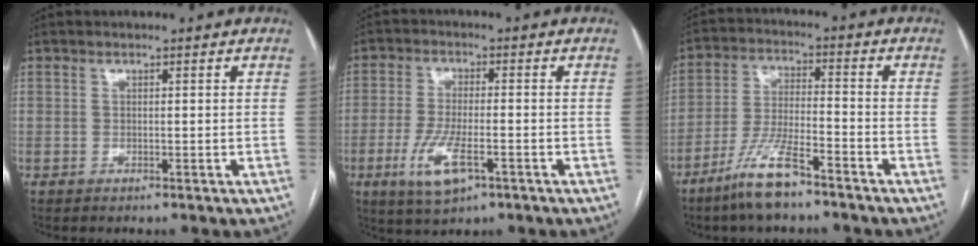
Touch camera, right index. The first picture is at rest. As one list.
[{"total": 7.9, "force": [-3.4, 2.3, 6.8], "torque": [-0.140, -0.014, -0.056]}, {"total": 9.3, "force": [-6.7, 1.5, 6.3], "torque": [-0.133, -0.014, -0.128]}]